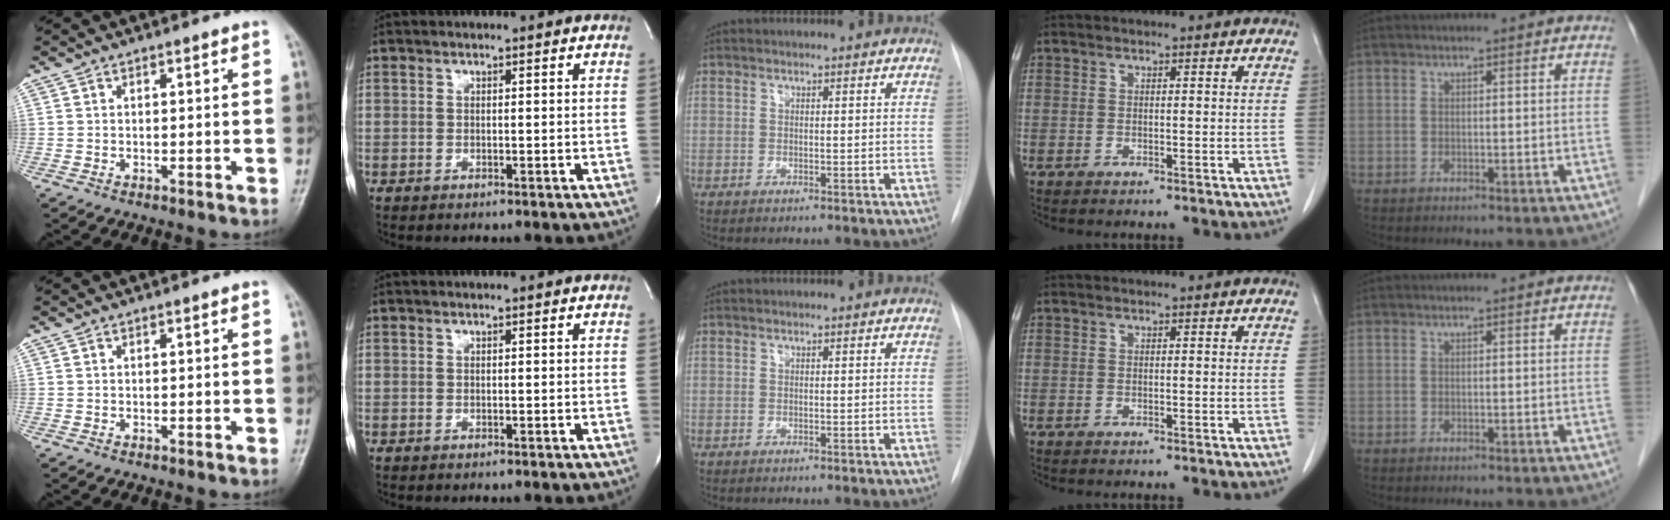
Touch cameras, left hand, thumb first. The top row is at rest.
{}